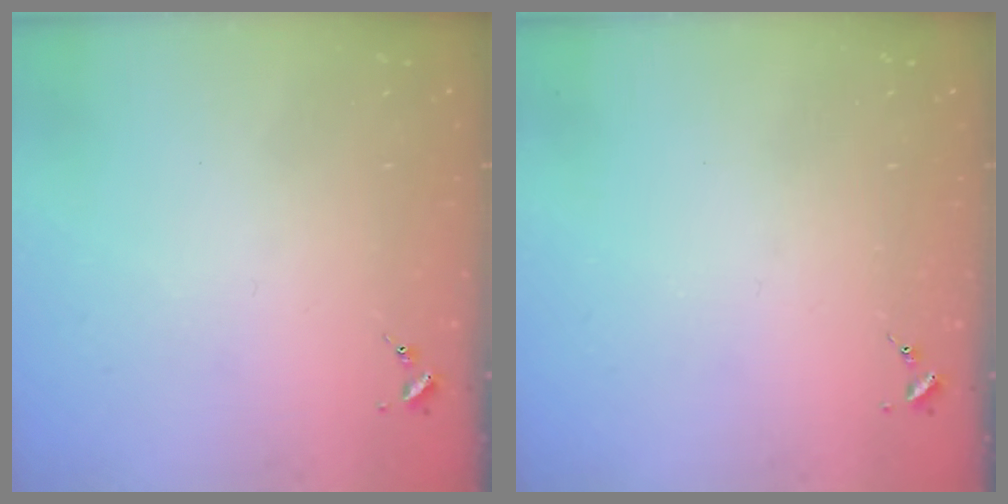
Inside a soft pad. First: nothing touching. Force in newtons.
{"total": 0.0}